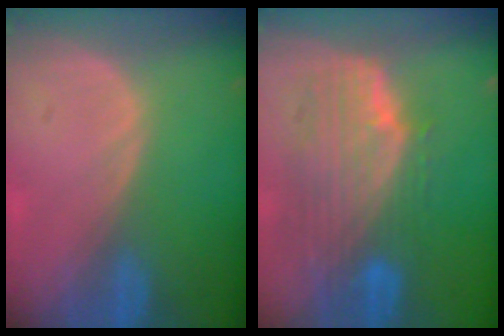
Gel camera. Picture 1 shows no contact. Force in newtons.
{"total": 10.0, "press": 8.9, "slide": 4.5}